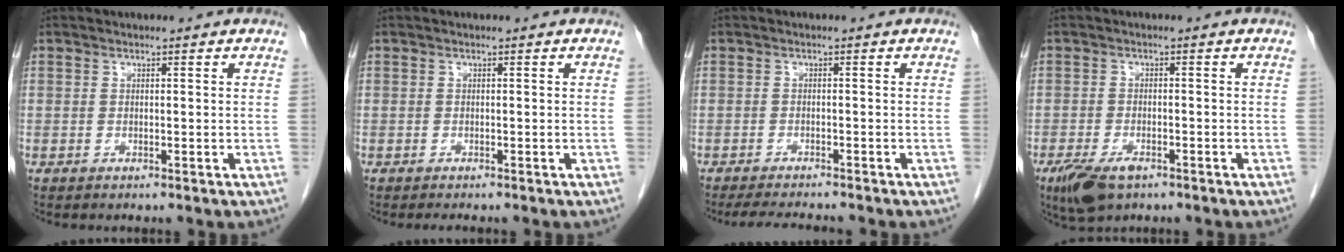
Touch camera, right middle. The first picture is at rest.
{"total": 1.0, "force": [-0.9, 0.2, 0.3], "torque": [-0.008, -0.004, -0.012]}
{"total": 5.2, "force": [-4.9, 0.3, 1.8], "torque": [-0.027, -0.016, -0.076]}
{"total": 5.7, "force": [-3.6, 2.4, 3.7], "torque": [-0.073, -0.008, -0.059]}